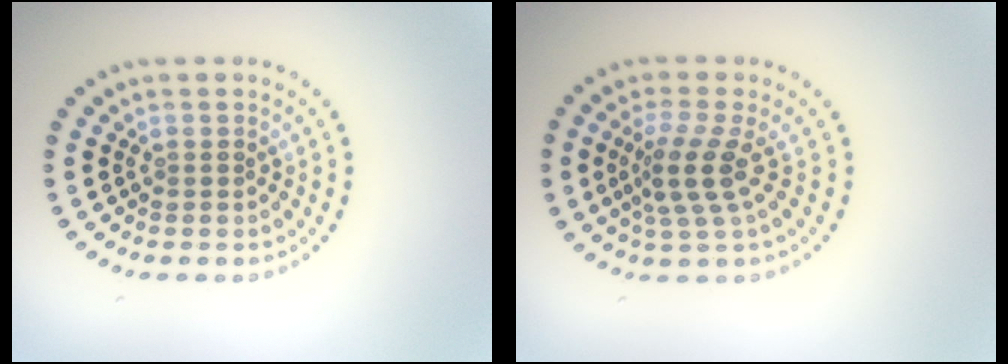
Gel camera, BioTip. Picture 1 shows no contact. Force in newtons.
{"total": 3.3, "press": 2.4, "slide": 2.3}